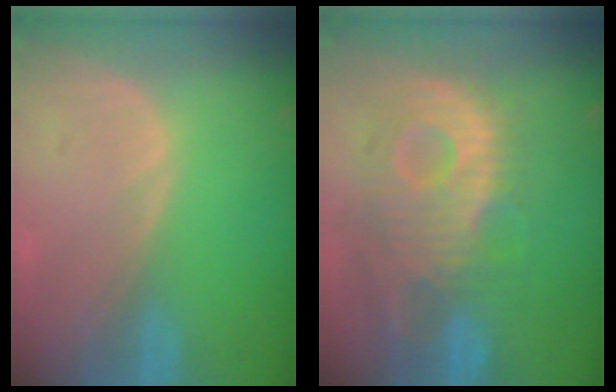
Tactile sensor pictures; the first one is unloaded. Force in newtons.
{"total": 11.8, "press": 10.6, "slide": 5.2}